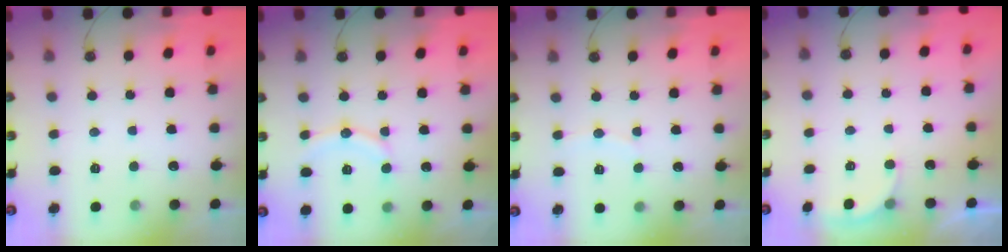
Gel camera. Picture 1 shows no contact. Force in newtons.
{"total": 10.0, "press": 9.7, "slide": 2.8}
{"total": 4.8, "press": 4.8, "slide": 0.5}
{"total": 2.5, "press": 2.4, "slide": 0.7}